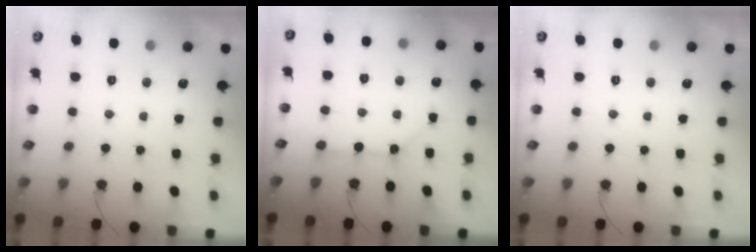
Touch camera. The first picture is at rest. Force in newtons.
{"total": 2.5, "press": 2.5, "slide": 0.2}
{"total": 0.0}